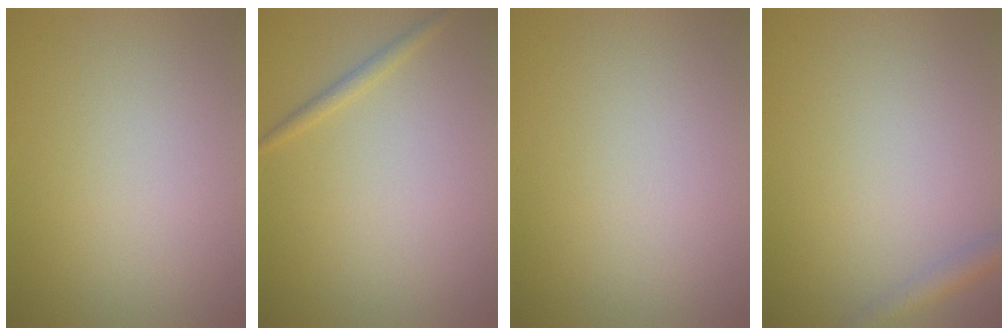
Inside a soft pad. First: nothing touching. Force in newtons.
{"total": 1.1, "press": 1.0, "slide": 0.1}
{"total": 0.0}
{"total": 1.8, "press": 1.8, "slide": 0.1}